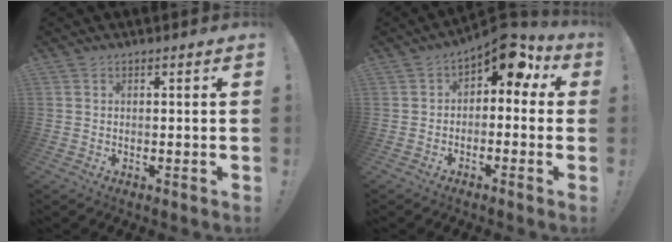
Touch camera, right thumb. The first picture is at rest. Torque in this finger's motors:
{"motor_torque": [0.07, 0.07, 0.10, 0.06, 0.01]}